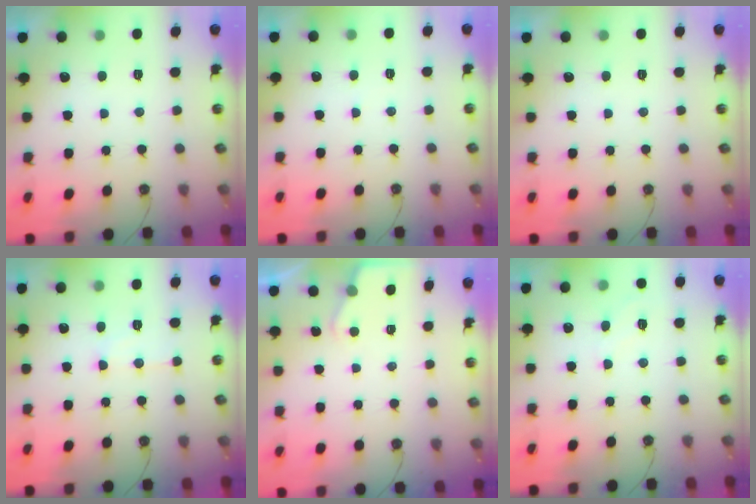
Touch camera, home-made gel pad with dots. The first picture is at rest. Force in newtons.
{"total": 2.5, "press": 2.5, "slide": 0.4}
{"total": 0.0}
{"total": 7.6, "press": 7.6, "slide": 0.3}
{"total": 2.4, "press": 2.4, "slide": 0.3}
{"total": 3.7, "press": 3.7, "slide": 0.5}